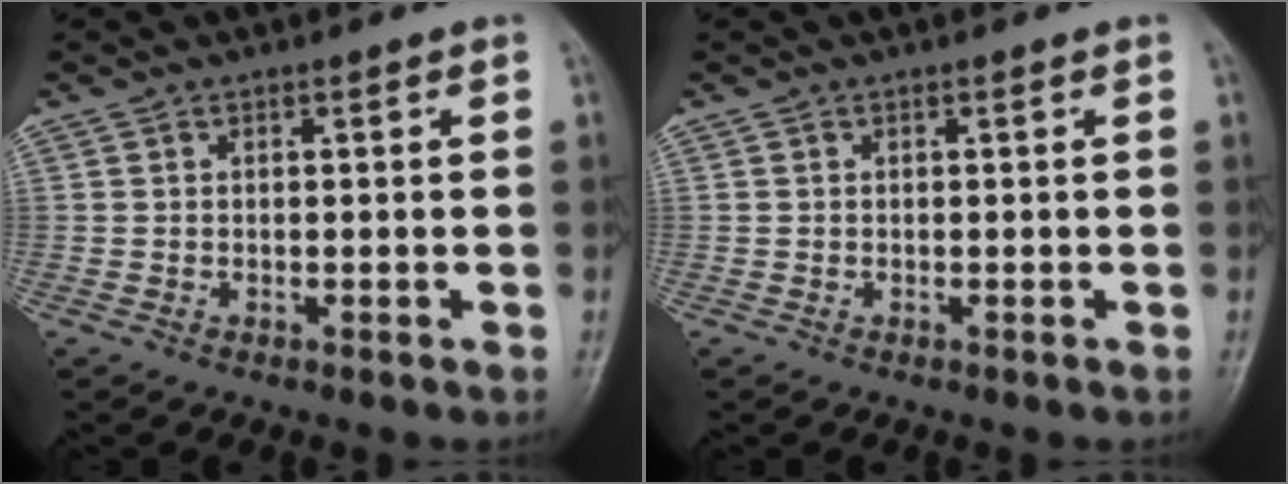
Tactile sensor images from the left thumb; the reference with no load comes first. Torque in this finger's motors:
{"motor_torque": [0.00, 0.00, -0.04, -0.07, 0.00]}